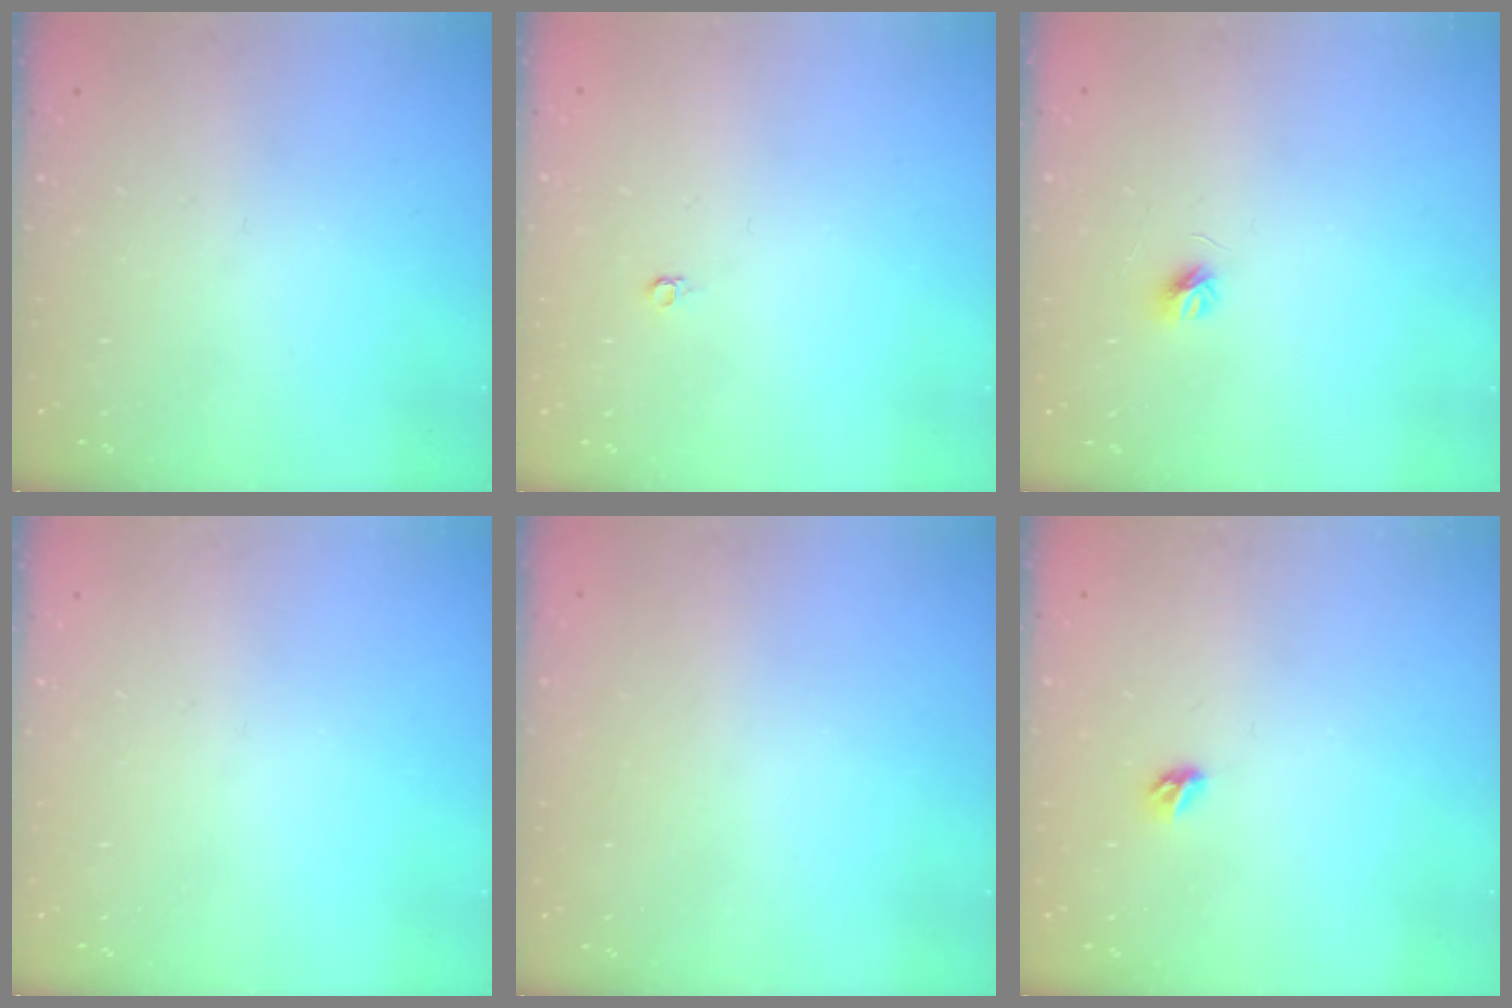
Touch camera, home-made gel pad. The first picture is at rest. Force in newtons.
{"total": 3.3, "press": 3.3, "slide": 0.3}
{"total": 4.1, "press": 4.0, "slide": 0.4}
{"total": 0.0}
{"total": 0.9, "press": 0.9, "slide": 0.1}
{"total": 3.8, "press": 3.8, "slide": 0.7}